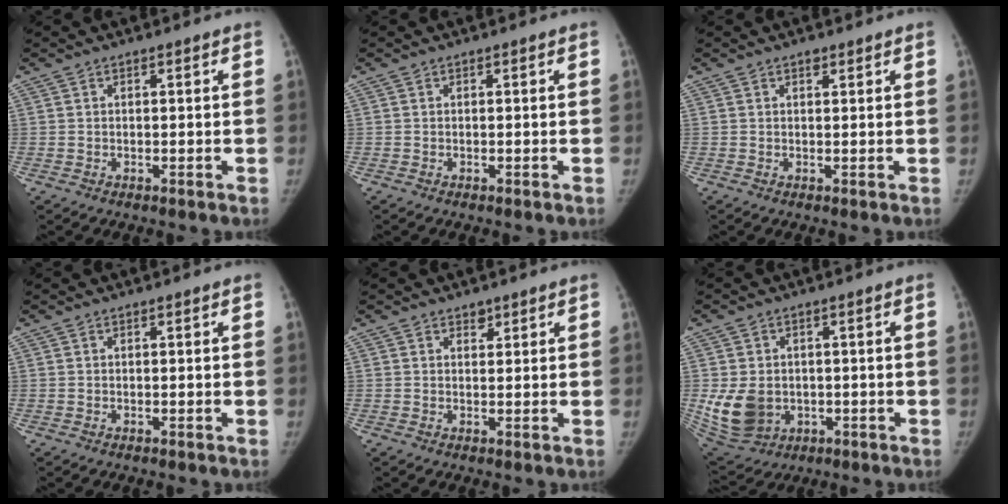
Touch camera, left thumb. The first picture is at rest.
{"total": 0.0}
{"total": 1.2, "force": [0.9, 0.5, 0.6], "torque": [-0.005, -0.005, 0.012]}
{"total": 0.0}
{"total": 1.5, "force": [1.1, 0.8, 0.4], "torque": [0.003, -0.008, 0.016]}
{"total": 11.0, "force": [-1.1, 8.8, 6.5], "torque": [-0.117, -0.004, 0.004]}